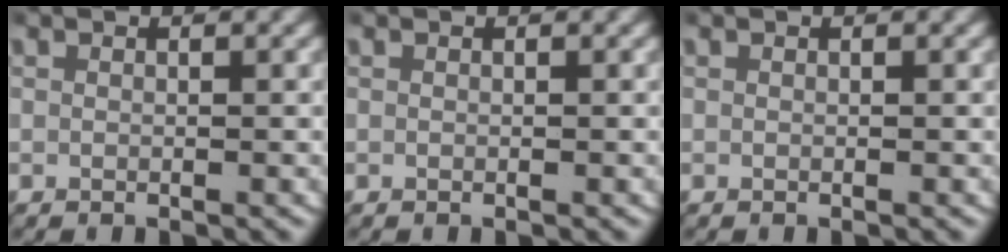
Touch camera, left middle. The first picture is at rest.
{"total": 0.0}
{"total": 0.0}